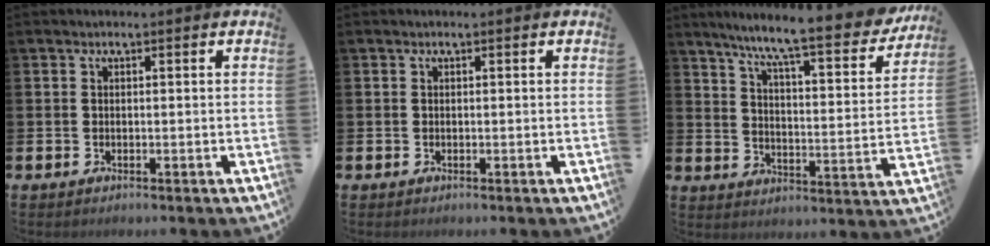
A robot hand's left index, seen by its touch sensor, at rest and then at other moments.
{"total": 0.0}
{"total": 9.2, "force": [8.0, 0.5, 4.6], "torque": [-0.108, -0.060, 0.127]}